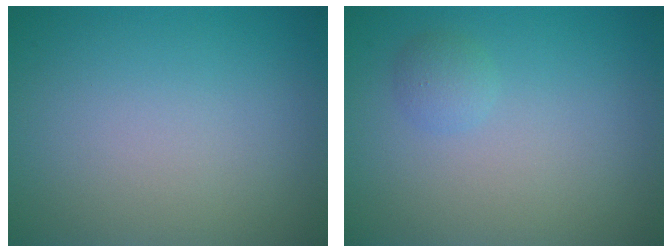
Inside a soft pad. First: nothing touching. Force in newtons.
{"total": 1.2, "press": 1.2, "slide": 0.0}